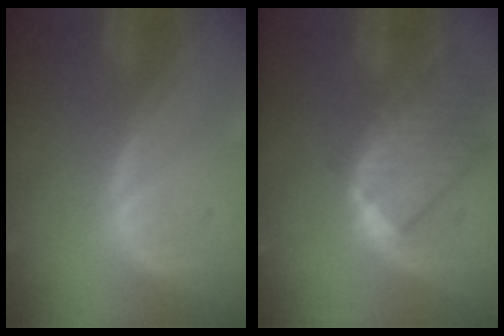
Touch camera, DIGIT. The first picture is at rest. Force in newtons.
{"total": 10.0, "press": 8.8, "slide": 4.7}